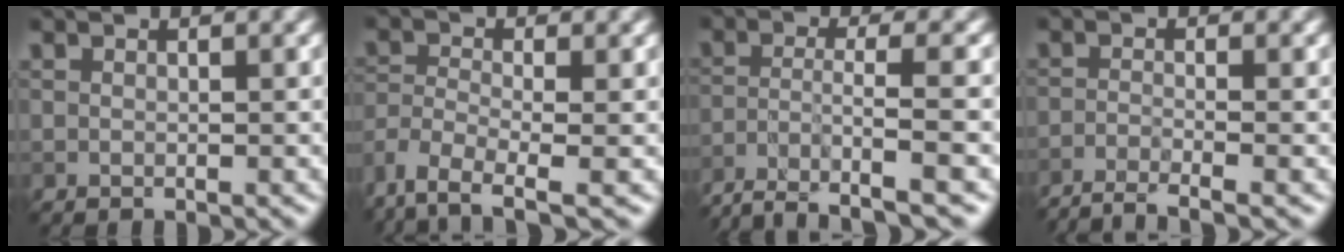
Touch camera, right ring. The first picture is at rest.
{"total": 5.5, "force": [-4.1, 1.6, 3.3], "torque": [-0.069, -0.009, -0.088]}
{"total": 5.4, "force": [-3.9, 1.0, 3.6], "torque": [-0.063, -0.005, -0.078]}
{"total": 4.0, "force": [-3.2, 0.6, 2.4], "torque": [-0.043, 0.000, -0.071]}